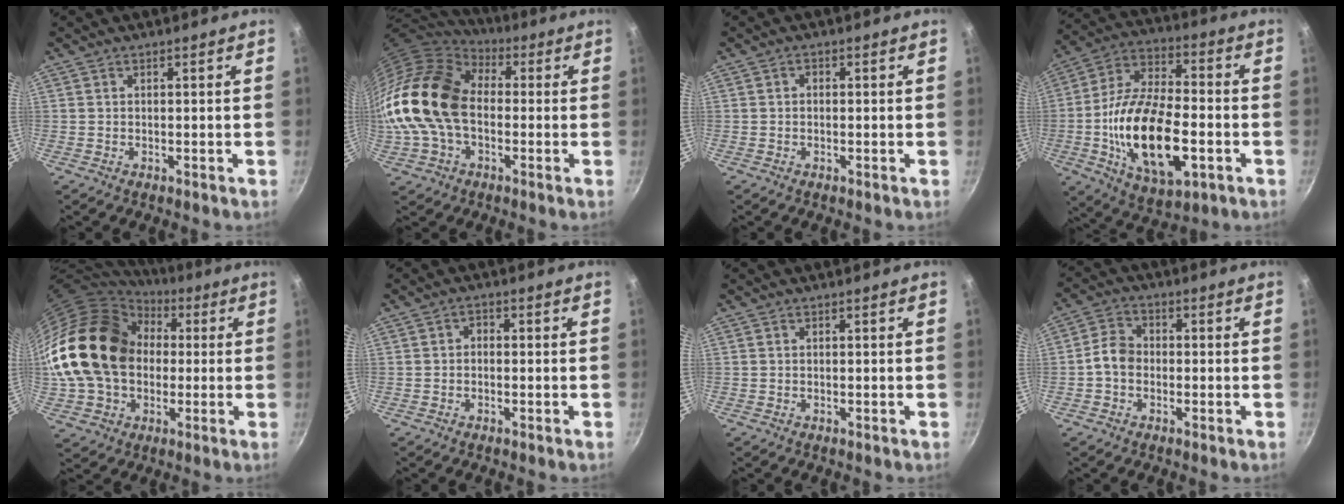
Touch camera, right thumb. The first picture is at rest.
{"total": 20.9, "force": [-0.4, 14.2, 15.4], "torque": [-0.295, 0.036, -0.017]}
{"total": 1.0, "force": [0.0, 0.9, 0.6], "torque": [-0.010, 0.007, 0.000]}
{"total": 22.6, "force": [-5.1, 11.1, 19.0], "torque": [-0.338, 0.021, -0.090]}
{"total": 25.1, "force": [3.0, 19.1, 15.9], "torque": [-0.292, 0.044, 0.056]}
{"total": 1.6, "force": [-0.3, 1.3, 1.0], "torque": [-0.014, 0.010, -0.006]}
{"total": 0.0}
{"total": 4.8, "force": [-1.0, 3.8, 2.8], "torque": [-0.036, 0.022, -0.031]}